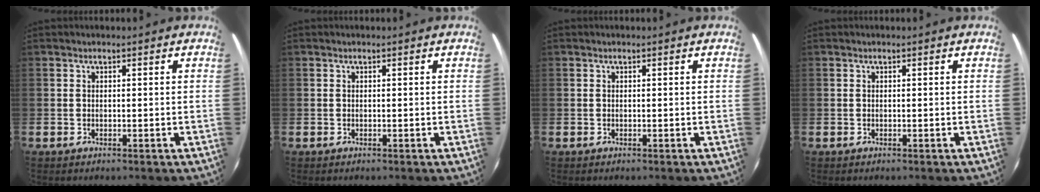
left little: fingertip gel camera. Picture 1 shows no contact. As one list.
[{"total": 0.0}, {"total": 0.0}, {"total": 0.0}]